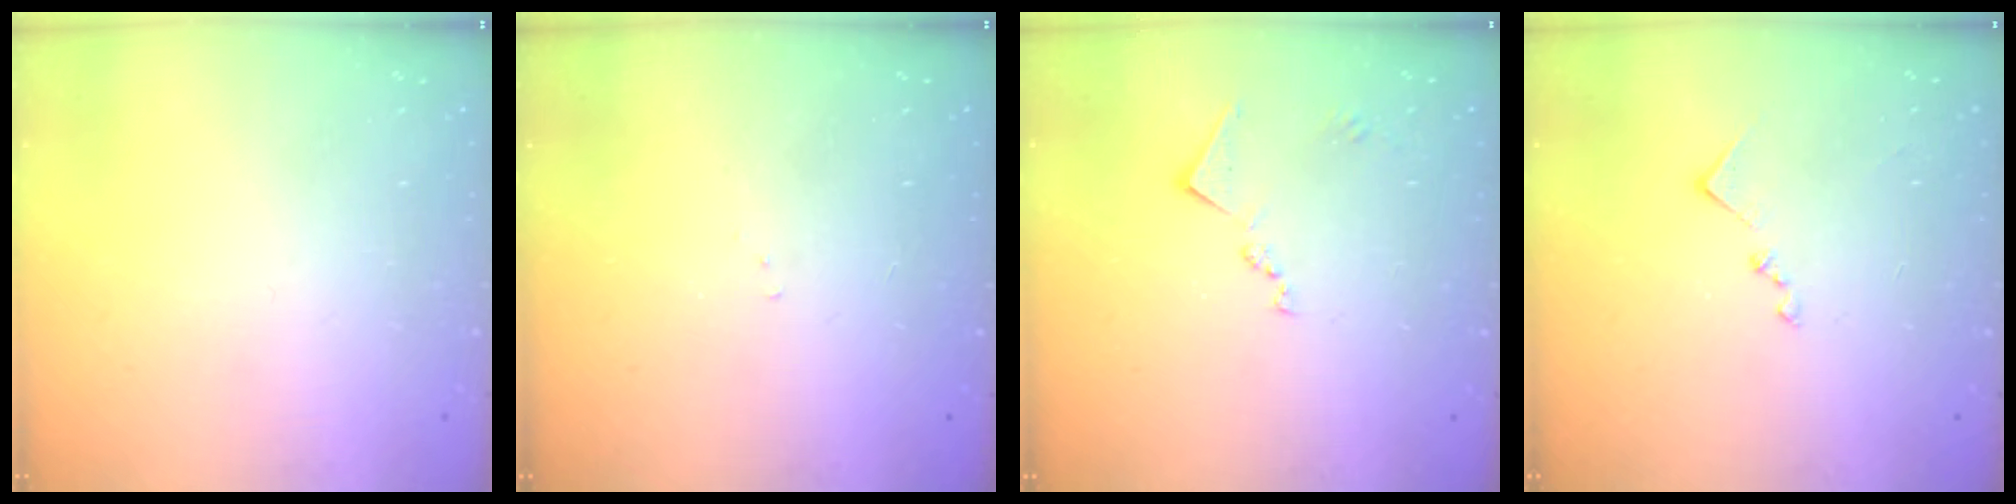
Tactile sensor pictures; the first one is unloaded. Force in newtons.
{"total": 3.7, "press": 3.7, "slide": 0.6}
{"total": 10.2, "press": 10.2, "slide": 0.5}
{"total": 8.2, "press": 8.2, "slide": 0.7}